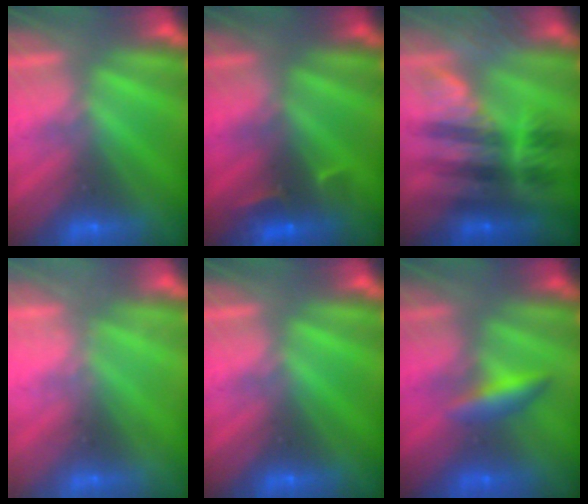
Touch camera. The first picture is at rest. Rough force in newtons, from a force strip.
{"total": 3.3}
{"total": 6.7}
{"total": 2.0}
{"total": 0.0}
{"total": 2.4}